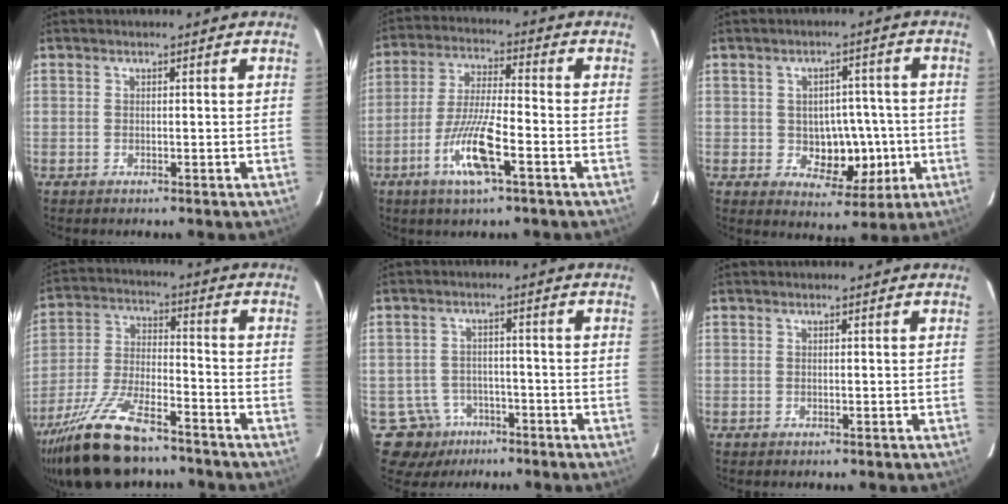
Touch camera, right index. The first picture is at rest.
{"total": 10.5, "force": [-4.6, 1.2, 9.3], "torque": [-0.183, -0.011, -0.086]}
{"total": 7.7, "force": [-1.1, 5.2, 5.7], "torque": [-0.069, 0.012, -0.003]}
{"total": 15.0, "force": [-11.4, 3.6, 9.0], "torque": [-0.192, -0.017, -0.211]}
{"total": 6.8, "force": [-3.7, 5.7, 0.2], "torque": [-0.003, 0.008, -0.050]}
{"total": 0.0}